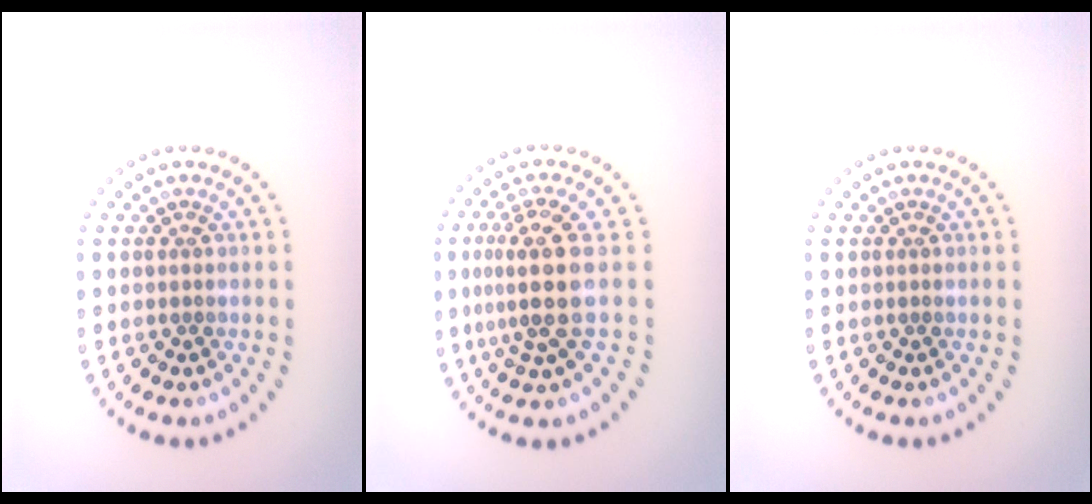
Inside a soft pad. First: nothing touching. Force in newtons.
{"total": 4.3, "press": 3.4, "slide": 2.7}
{"total": 0.0}